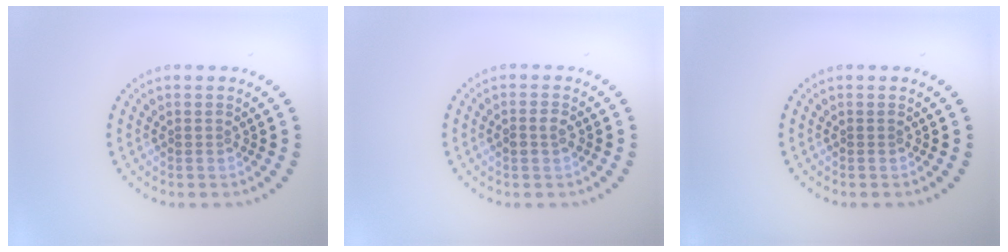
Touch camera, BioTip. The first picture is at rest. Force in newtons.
{"total": 1.5, "press": 1.5, "slide": 0.2}
{"total": 0.0}